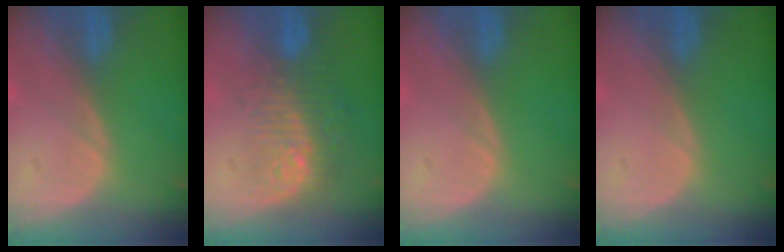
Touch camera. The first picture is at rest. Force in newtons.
{"total": 9.3, "press": 8.3, "slide": 4.2}
{"total": 0.0}
{"total": 0.0}